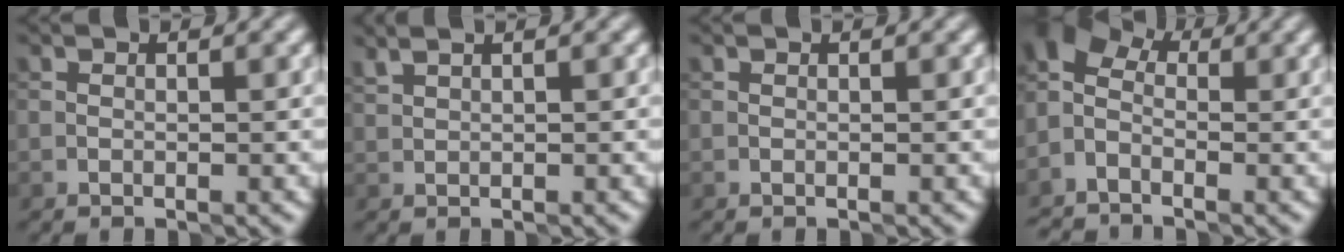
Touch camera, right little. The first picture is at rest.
{"total": 0.9, "force": [0.8, 0.2, 0.2], "torque": [-0.004, 0.004, 0.017]}
{"total": 0.0}
{"total": 4.6, "force": [-2.0, 3.0, 2.9], "torque": [-0.067, 0.005, -0.055]}